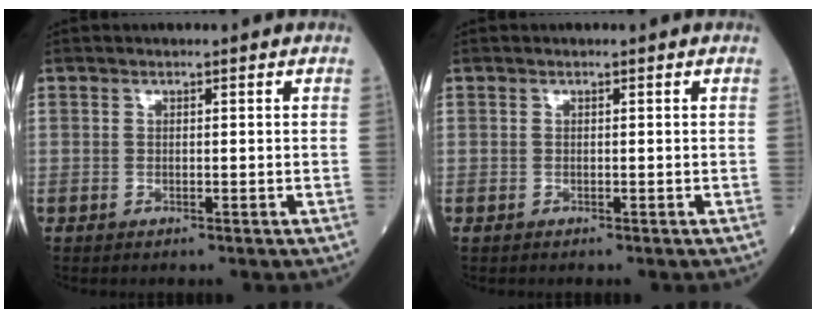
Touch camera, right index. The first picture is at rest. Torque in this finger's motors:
{"motor_torque": [-0.02, -0.02, 0.00, 0.00]}